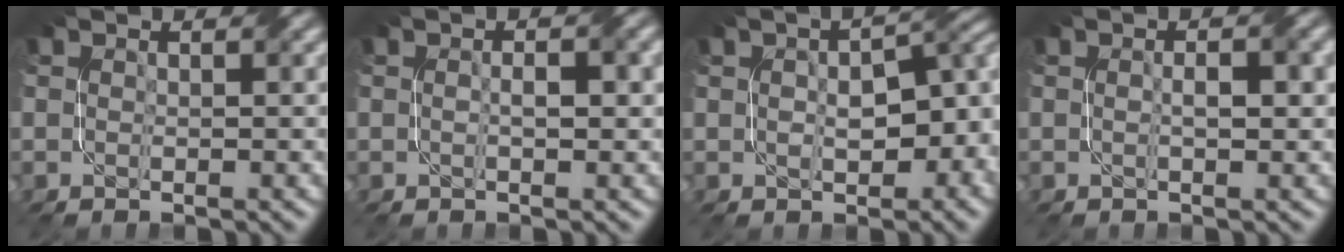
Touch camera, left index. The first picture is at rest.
{"total": 1.9, "force": [0.0, 0.6, 1.8], "torque": [-0.032, 0.004, -0.001]}
{"total": 8.8, "force": [-0.3, 5.1, 7.1], "torque": [-0.083, 0.005, 0.004]}
{"total": 2.1, "force": [0.1, 0.6, 2.1], "torque": [-0.032, 0.003, 0.000]}